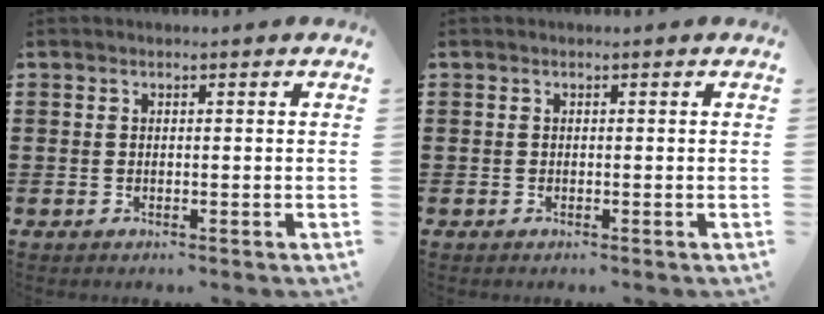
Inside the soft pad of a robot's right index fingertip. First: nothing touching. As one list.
[{"total": 0.0}]